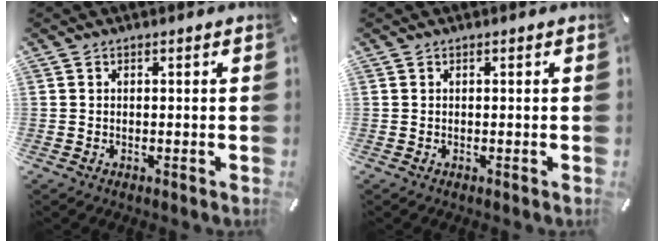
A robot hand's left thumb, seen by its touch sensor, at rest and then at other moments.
{"total": 0.0}